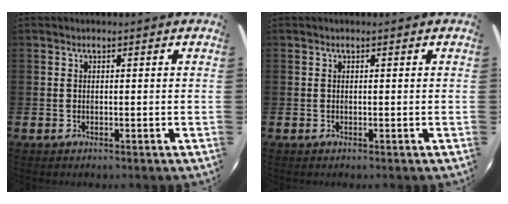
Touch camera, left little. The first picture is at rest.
{"total": 0.0}